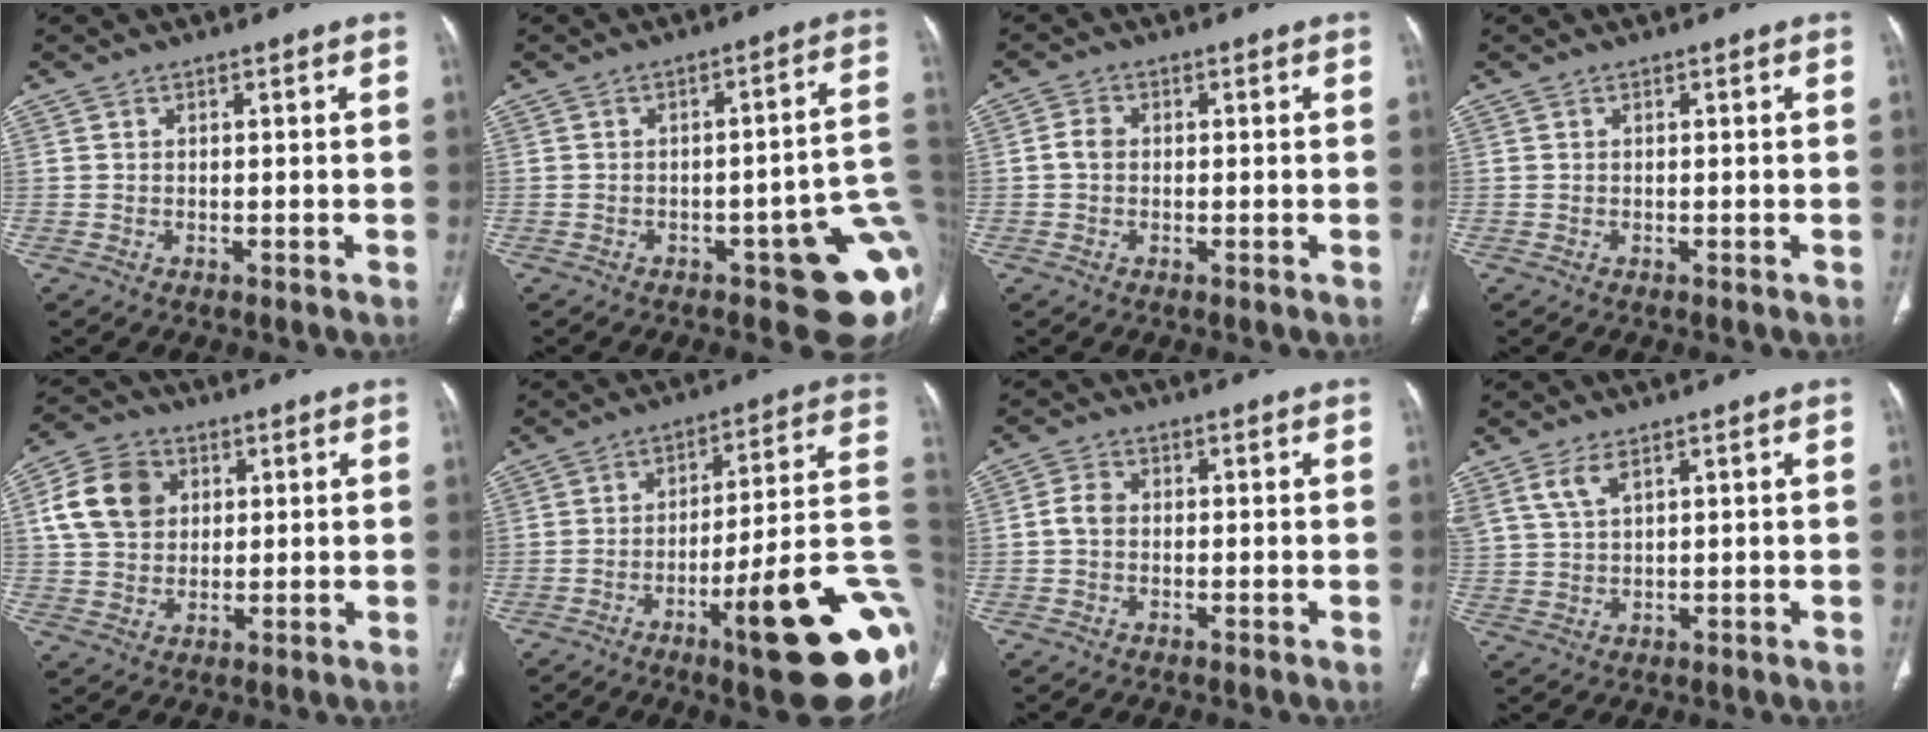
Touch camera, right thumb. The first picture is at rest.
{"total": 15.6, "force": [-5.0, 5.1, 13.9], "torque": [-0.107, 0.030, -0.048]}
{"total": 2.3, "force": [-0.1, 1.8, 1.4], "torque": [-0.024, 0.007, -0.006]}
{"total": 0.0}
{"total": 10.9, "force": [2.9, 8.6, 6.0], "torque": [-0.096, 0.004, 0.052]}
{"total": 24.9, "force": [-8.6, 5.1, 22.8], "torque": [-0.222, 0.043, -0.116]}
{"total": 2.9, "force": [-0.2, 2.2, 1.8], "torque": [-0.032, 0.009, -0.010]}
{"total": 4.5, "force": [2.8, 1.6, 3.1], "torque": [-0.072, -0.007, 0.066]}